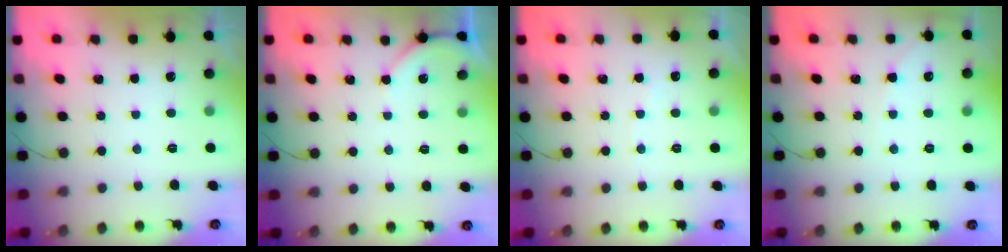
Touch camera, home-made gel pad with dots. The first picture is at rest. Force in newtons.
{"total": 3.6, "press": 3.5, "slide": 0.6}
{"total": 2.4, "press": 2.3, "slide": 0.3}
{"total": 3.3, "press": 3.3, "slide": 0.6}